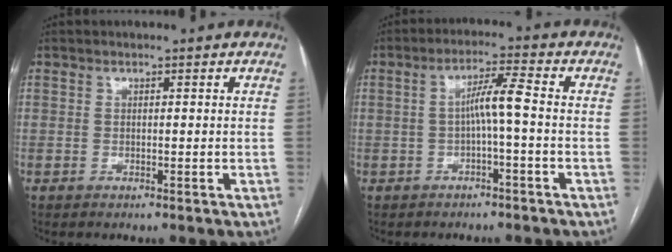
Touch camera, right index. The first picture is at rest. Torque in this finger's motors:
{"motor_torque": [0.62, -0.17, 0.28, 0.08]}